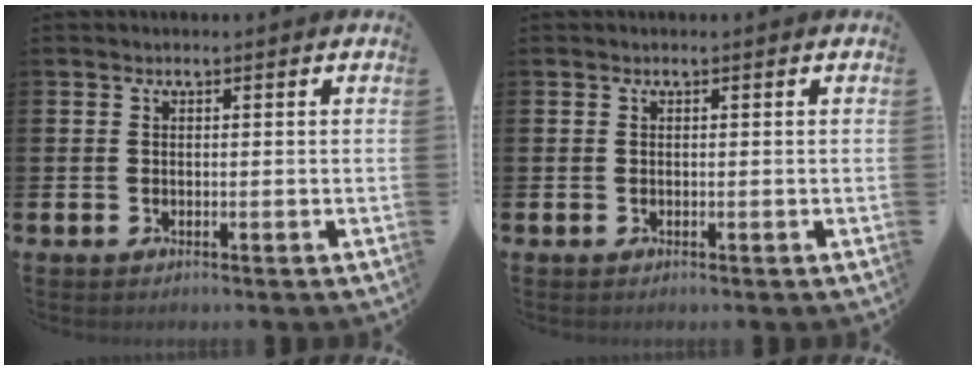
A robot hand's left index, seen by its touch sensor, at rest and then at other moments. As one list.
[{"total": 0.0}]